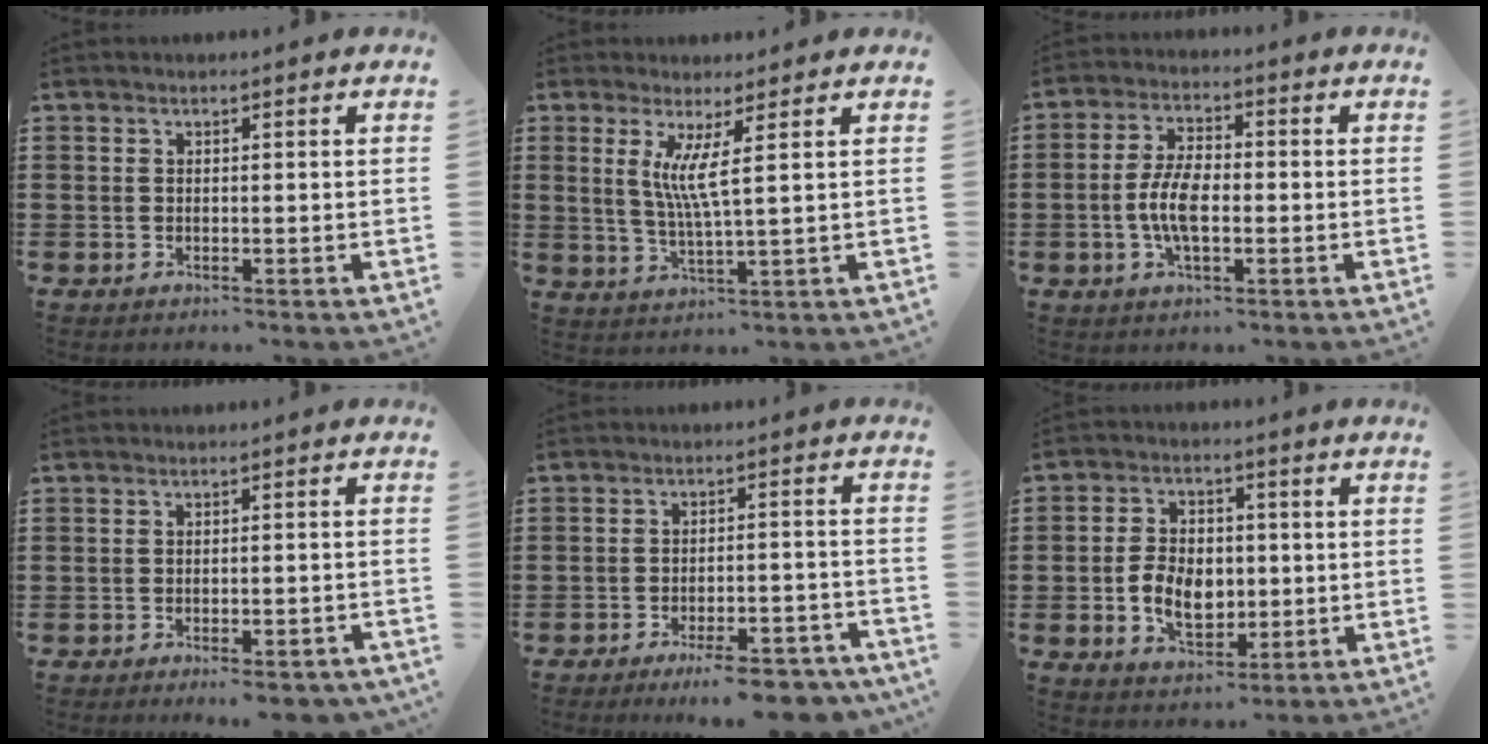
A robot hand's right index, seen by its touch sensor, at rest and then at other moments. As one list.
[{"total": 5.4, "force": [1.8, -0.3, 5.1], "torque": [-0.105, -0.011, 0.031]}, {"total": 6.6, "force": [-1.1, 3.0, 5.8], "torque": [-0.137, -0.005, -0.029]}, {"total": 2.6, "force": [-2.1, 0.2, 1.4], "torque": [-0.022, 0.002, -0.039]}, {"total": 6.9, "force": [-5.7, 0.7, 3.8], "torque": [-0.055, 0.000, -0.099]}, {"total": 7.1, "force": [-0.8, 5.0, 5.0], "torque": [-0.104, 0.007, -0.019]}]